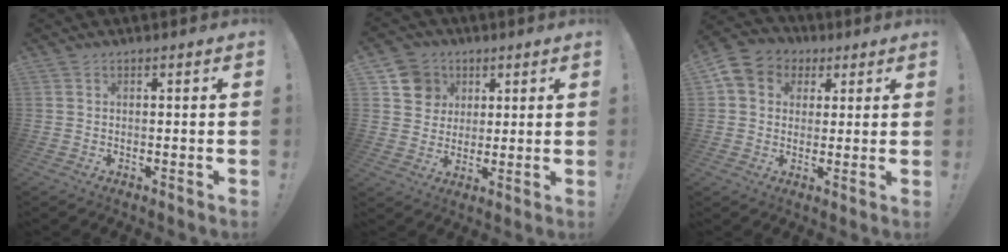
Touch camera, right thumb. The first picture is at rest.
{"total": 9.7, "force": [3.1, 9.0, 2.0], "torque": [-0.020, -0.014, 0.065]}
{"total": 8.0, "force": [1.8, 7.2, 3.0], "torque": [-0.054, 0.002, 0.040]}